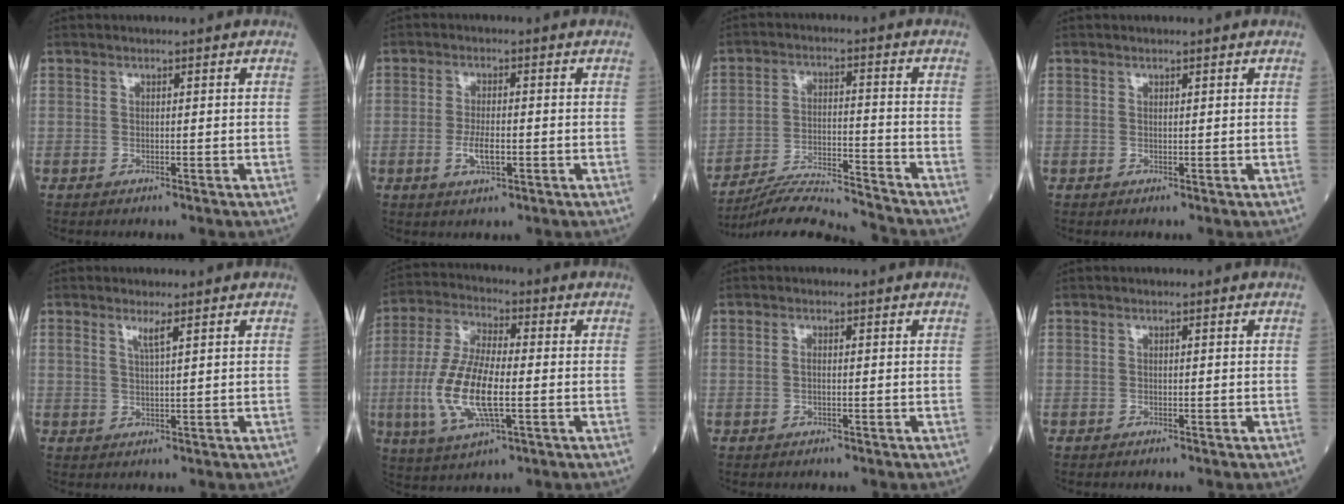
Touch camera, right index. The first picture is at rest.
{"total": 3.8, "force": [-1.0, 1.2, 3.5], "torque": [-0.066, 0.000, -0.016]}
{"total": 11.3, "force": [-11.0, -1.5, 2.0], "torque": [-0.038, 0.000, -0.193]}
{"total": 0.0}
{"total": 2.0, "force": [1.2, 0.0, 1.6], "torque": [-0.034, -0.003, 0.022]}
{"total": 12.6, "force": [-2.2, 3.5, 11.9], "torque": [-0.261, -0.008, -0.039]}
{"total": 0.7, "force": [-0.1, 0.2, 0.7], "torque": [-0.019, -0.002, 0.000]}
{"total": 0.0}